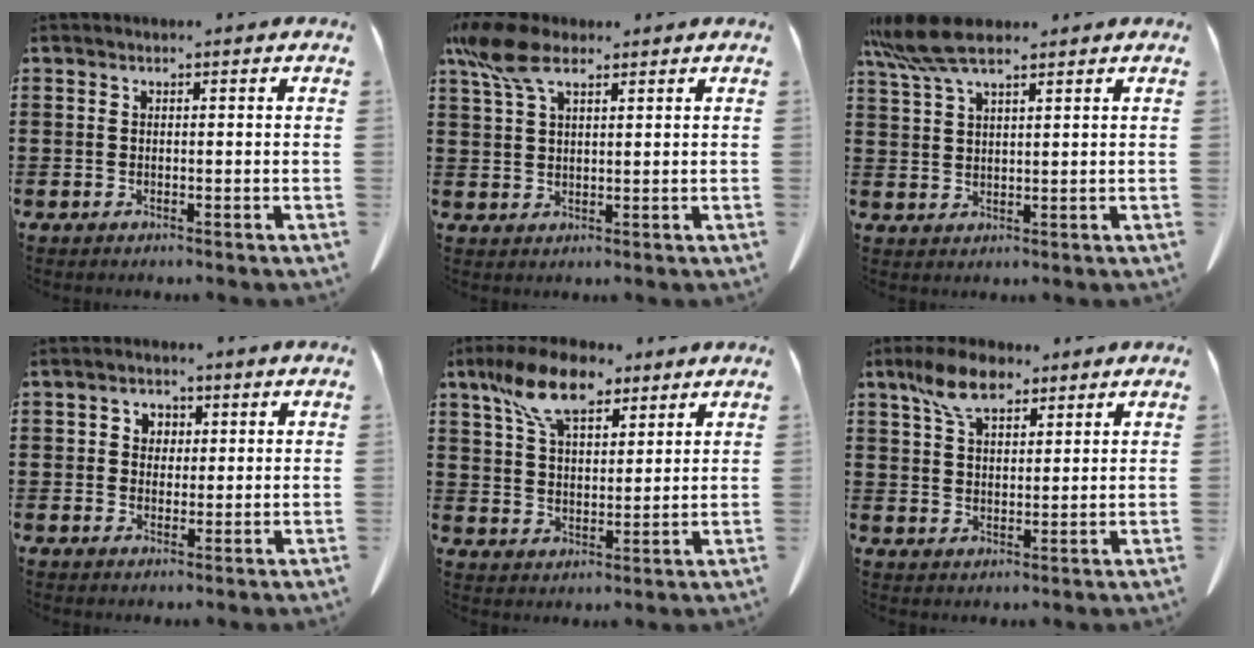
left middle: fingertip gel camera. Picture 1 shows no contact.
{"total": 7.5, "force": [4.5, 3.1, 5.1], "torque": [-0.127, -0.004, 0.081]}
{"total": 7.4, "force": [5.4, 1.6, 4.7], "torque": [-0.113, -0.008, 0.100]}
{"total": 2.4, "force": [0.7, 2.2, 0.7], "torque": [-0.024, 0.009, 0.011]}
{"total": 10.9, "force": [7.3, 4.7, 6.5], "torque": [-0.148, -0.002, 0.139]}
{"total": 7.6, "force": [5.1, 3.6, 4.3], "torque": [-0.101, 0.004, 0.095]}